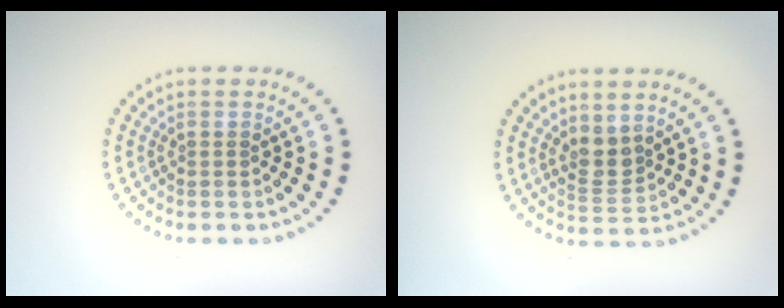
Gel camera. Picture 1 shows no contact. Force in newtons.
{"total": 2.2, "press": 1.8, "slide": 1.3}